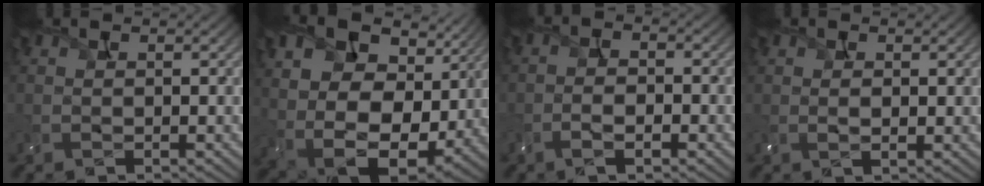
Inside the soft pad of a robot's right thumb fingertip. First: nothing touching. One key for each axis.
{"total": 17.9, "fx": 4.6, "fy": 12.3, "fz": 12.3, "tx": -0.260, "ty": 0.001, "tz": 0.105}
{"total": 3.1, "fx": -1.5, "fy": 1.3, "fz": 2.4, "tx": -0.035, "ty": 0.003, "tz": -0.036}
{"total": 1.6, "fx": 0.4, "fy": 0.7, "fz": 1.4, "tx": -0.027, "ty": -0.002, "tz": 0.010}